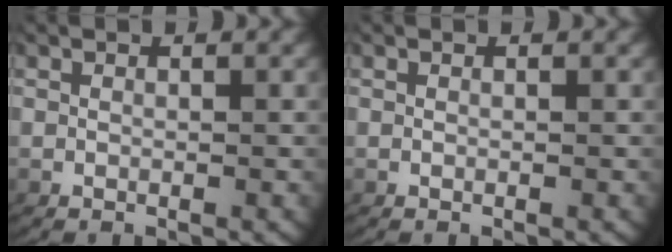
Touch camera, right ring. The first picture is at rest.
{"total": 0.0}